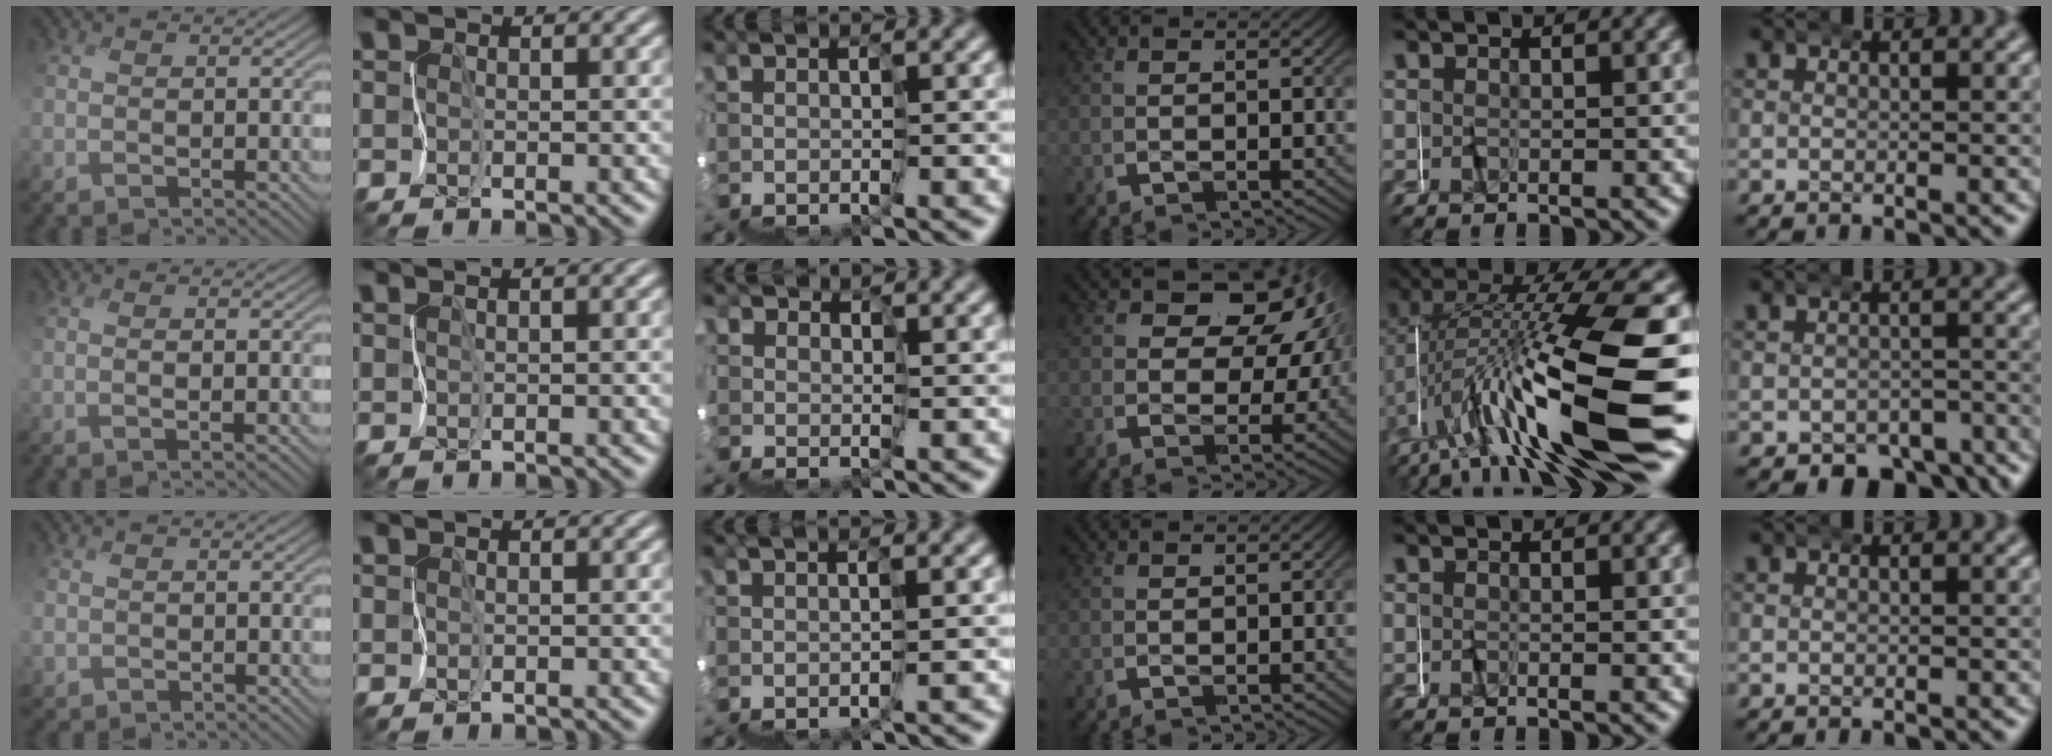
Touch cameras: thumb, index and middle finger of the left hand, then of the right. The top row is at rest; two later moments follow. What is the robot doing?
{"motion": "wrap", "object": "masking tape"}